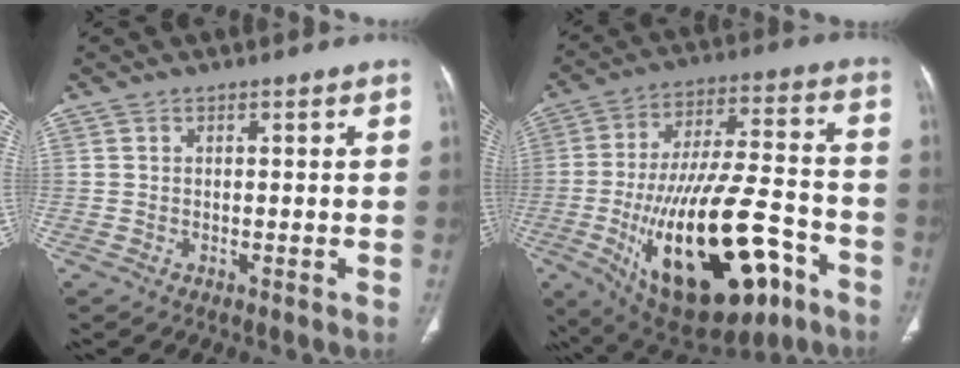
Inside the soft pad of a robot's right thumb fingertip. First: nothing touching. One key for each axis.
{"total": 29.3, "fx": -11.7, "fy": 12.5, "fz": 23.8, "tx": -0.394, "ty": 0.043, "tz": -0.164}